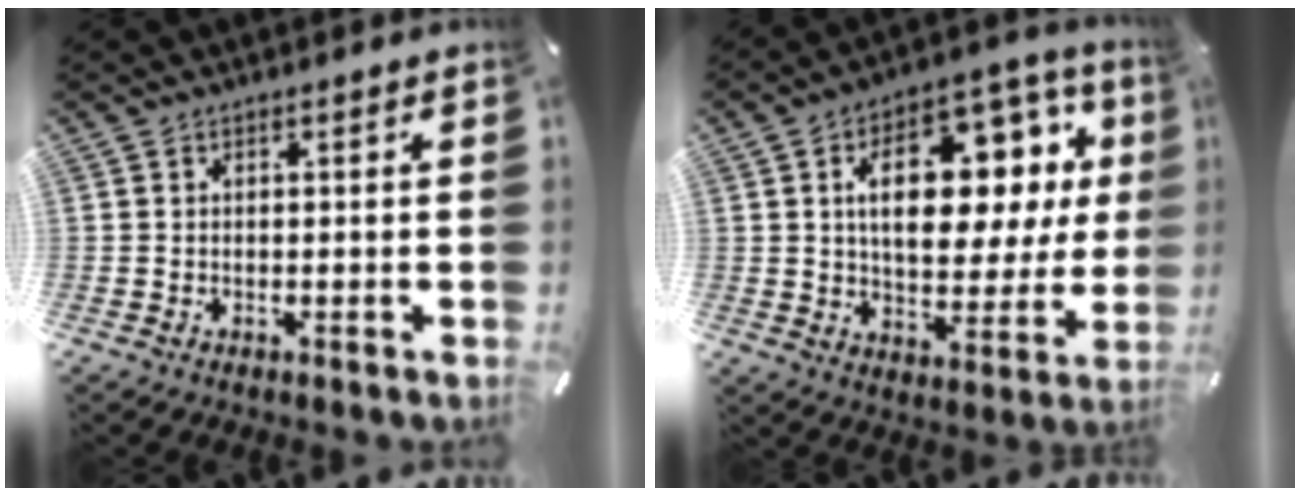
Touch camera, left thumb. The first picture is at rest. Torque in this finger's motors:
{"motor_torque": [2.58, 2.43, 1.52, -1.25, 0.43]}